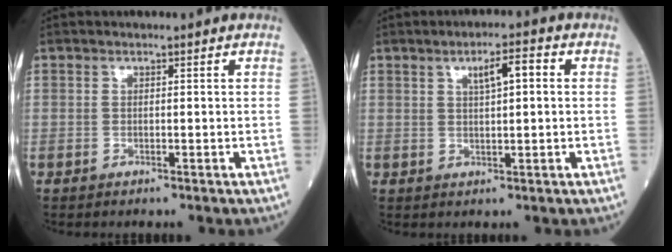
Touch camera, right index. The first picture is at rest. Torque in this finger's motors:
{"motor_torque": [0.10, 0.06, 0.05, 0.06]}